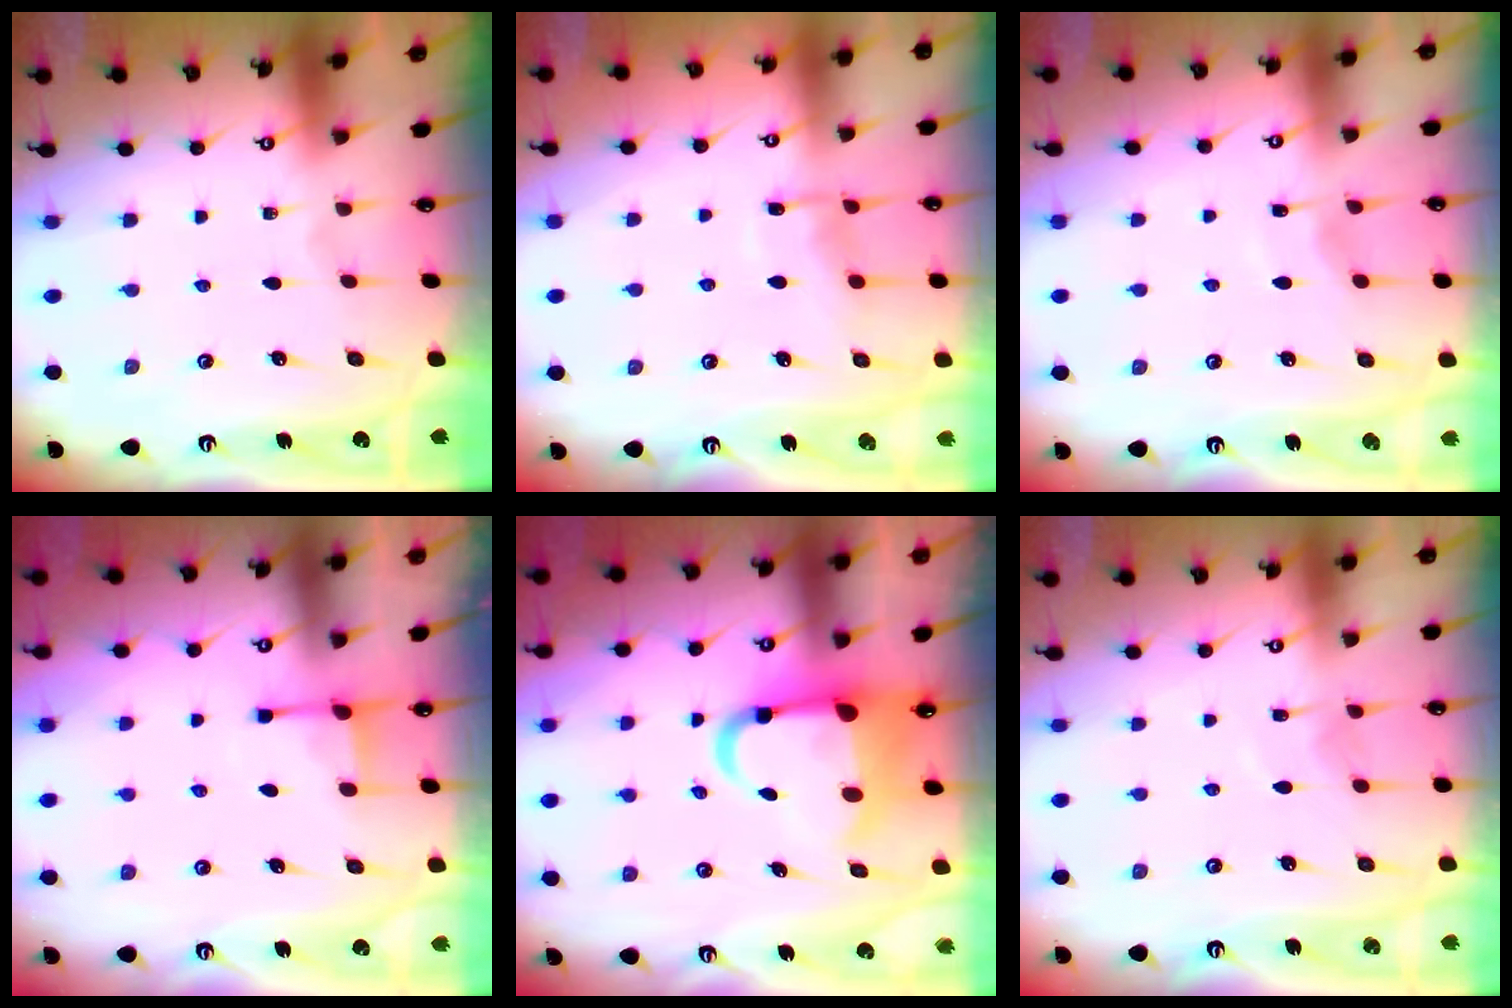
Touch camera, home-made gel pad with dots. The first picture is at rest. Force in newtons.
{"total": 7.7, "press": 7.7, "slide": 0.8}
{"total": 3.0, "press": 2.9, "slide": 0.4}
{"total": 2.7, "press": 2.6, "slide": 0.7}
{"total": 8.6, "press": 8.4, "slide": 1.9}
{"total": 6.0, "press": 6.0, "slide": 0.6}